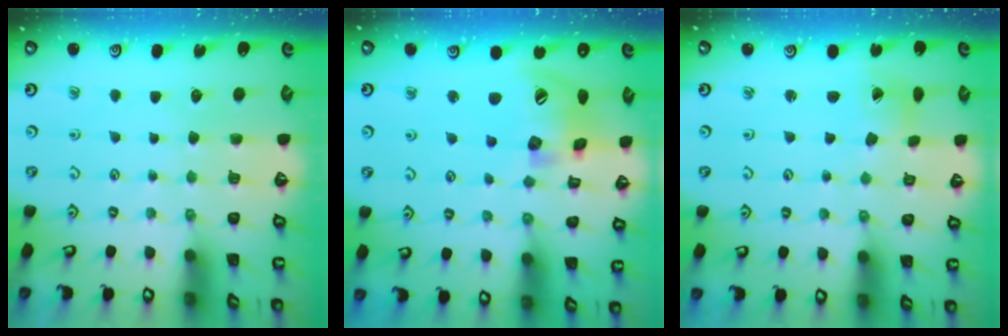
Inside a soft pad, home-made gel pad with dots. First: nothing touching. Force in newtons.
{"total": 18.0, "press": 17.9, "slide": 2.5}
{"total": 2.0, "press": 2.0, "slide": 0.3}